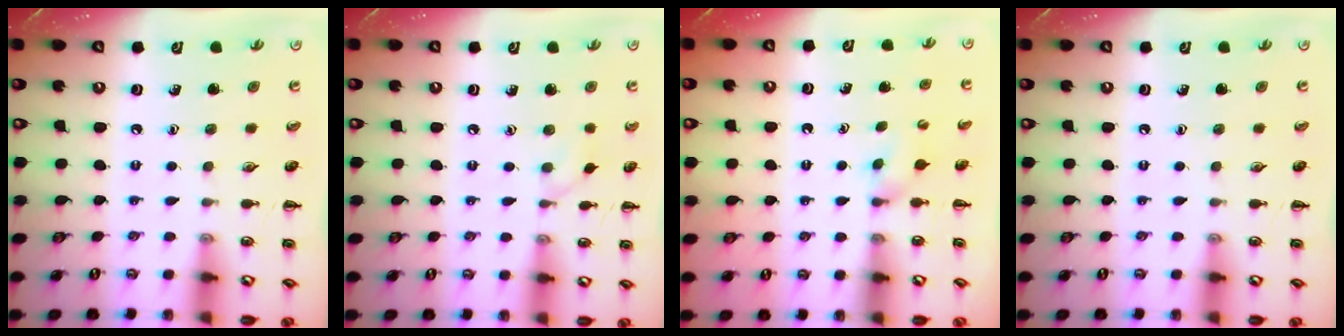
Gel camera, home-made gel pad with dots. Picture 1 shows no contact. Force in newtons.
{"total": 3.4, "press": 3.1, "slide": 1.4}
{"total": 3.3, "press": 3.1, "slide": 1.3}
{"total": 0.0}